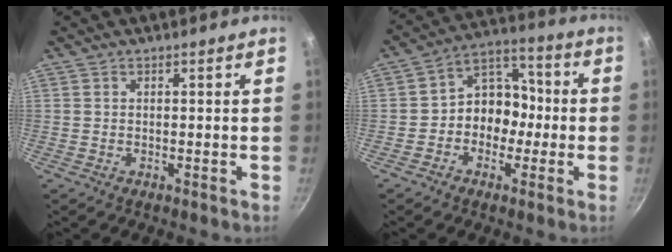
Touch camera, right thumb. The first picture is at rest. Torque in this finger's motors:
{"motor_torque": [0.00, 0.32, 0.10, 0.14, 0.16]}